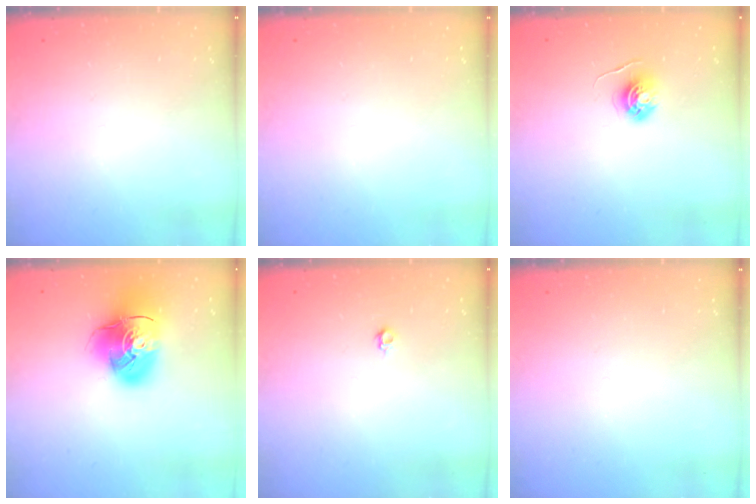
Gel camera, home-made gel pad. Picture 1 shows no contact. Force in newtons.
{"total": 0.0}
{"total": 5.3, "press": 5.3, "slide": 0.5}
{"total": 14.9, "press": 14.7, "slide": 2.1}
{"total": 4.0, "press": 4.0, "slide": 0.6}
{"total": 0.0}